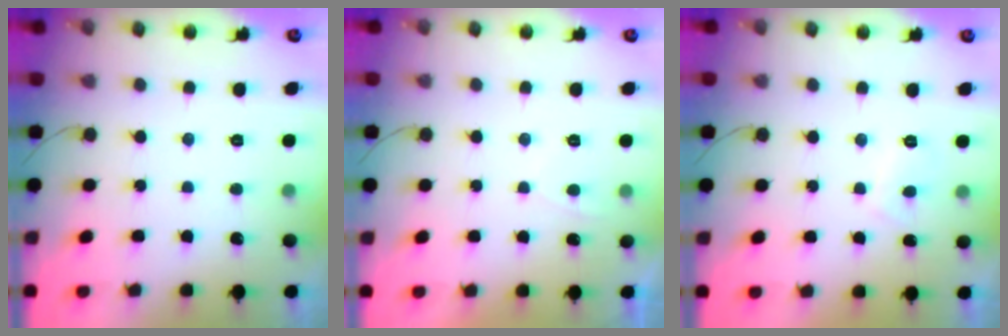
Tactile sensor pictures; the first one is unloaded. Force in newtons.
{"total": 0.7, "press": 0.5, "slide": 0.5}
{"total": 2.8, "press": 2.6, "slide": 0.8}